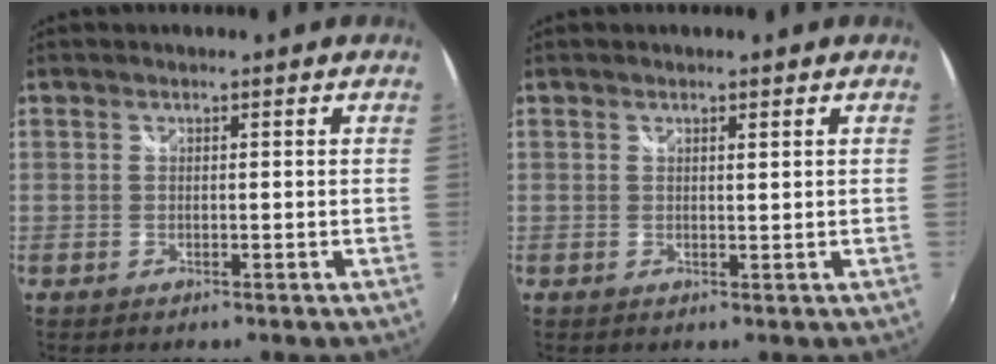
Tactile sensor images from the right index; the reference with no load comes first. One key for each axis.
{"total": 0.9, "fx": 0.7, "fy": 0.1, "fz": 0.7, "tx": -0.010, "ty": 0.000, "tz": 0.012}